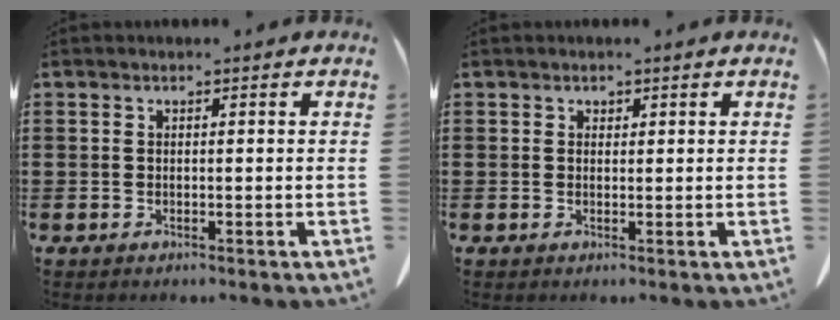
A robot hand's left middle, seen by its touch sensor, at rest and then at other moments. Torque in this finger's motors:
{"motor_torque": [-0.95, 1.19, -0.19, -0.06]}